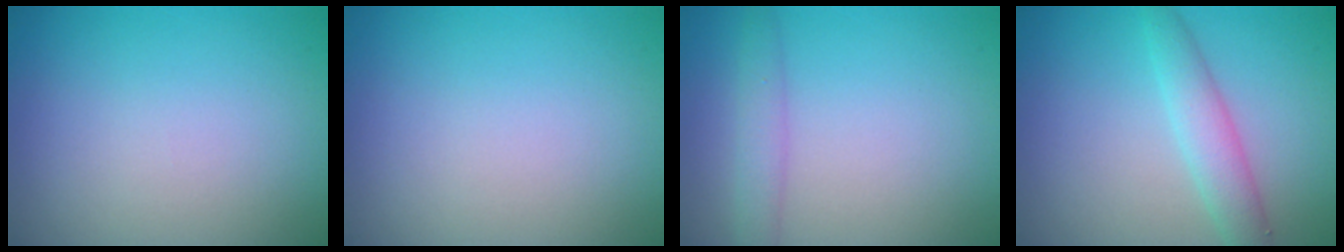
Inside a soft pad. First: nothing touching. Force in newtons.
{"total": 0.0}
{"total": 2.0, "press": 2.0, "slide": 0.0}
{"total": 3.0, "press": 3.0, "slide": 0.2}